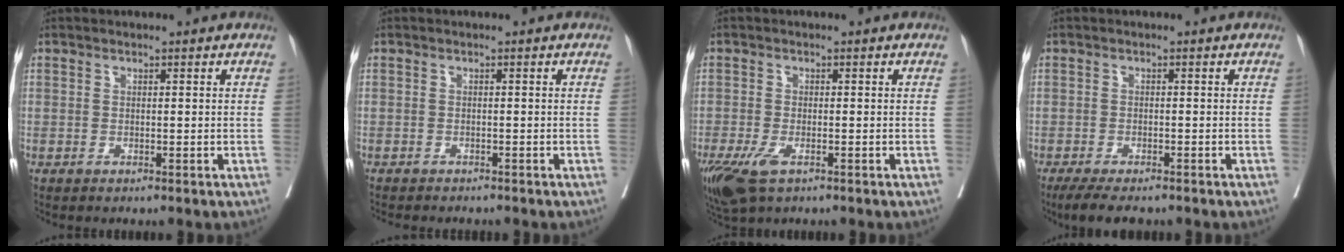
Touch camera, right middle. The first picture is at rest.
{"total": 5.0, "force": [-4.4, 1.3, 2.0], "torque": [-0.024, -0.006, -0.057]}
{"total": 6.5, "force": [-3.6, 2.6, 4.8], "torque": [-0.094, -0.017, -0.064]}
{"total": 6.5, "force": [-5.2, 1.6, 3.6], "torque": [-0.050, -0.011, -0.082]}